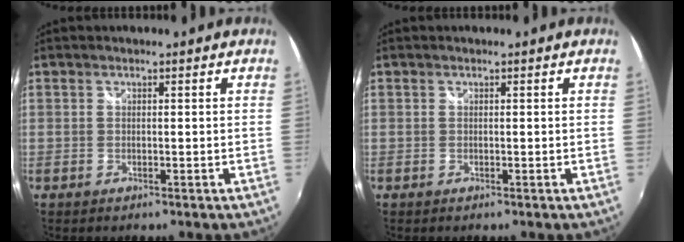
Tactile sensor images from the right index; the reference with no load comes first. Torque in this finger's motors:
{"motor_torque": [-0.04, 0.01, 0.12, 0.01]}